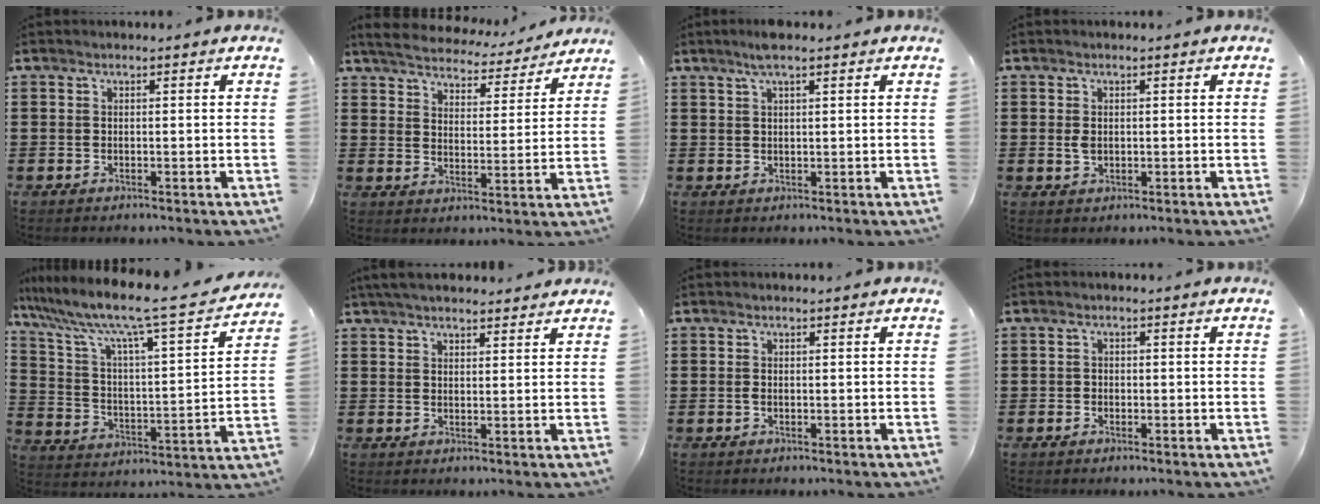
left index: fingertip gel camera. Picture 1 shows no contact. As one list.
[{"total": 5.1, "force": [5.0, 0.5, 0.9], "torque": [-0.045, -0.033, 0.084]}, {"total": 2.8, "force": [2.0, 0.4, 2.0], "torque": [-0.042, 0.004, 0.035]}, {"total": 1.6, "force": [0.2, 1.0, 1.2], "torque": [-0.028, 0.004, 0.003]}, {"total": 9.3, "force": [7.7, 0.2, 5.3], "torque": [-0.135, -0.059, 0.118]}, {"total": 3.7, "force": [3.4, 0.6, 1.2], "torque": [-0.032, 0.001, 0.065]}, {"total": 0.6, "force": [-0.1, 0.3, 0.5], "torque": [-0.013, -0.002, -0.001]}, {"total": 0.9, "force": [-0.3, 0.8, 0.2], "torque": [-0.007, 0.003, -0.008]}]